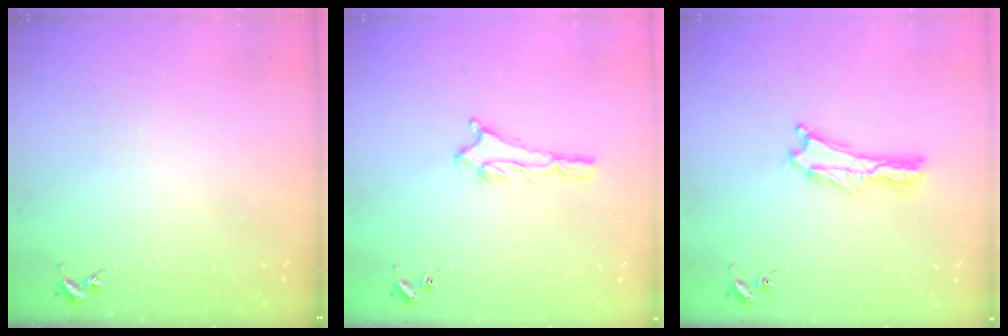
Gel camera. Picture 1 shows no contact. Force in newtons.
{"total": 2.0, "press": 2.0, "slide": 0.2}
{"total": 0.6, "press": 0.5, "slide": 0.2}